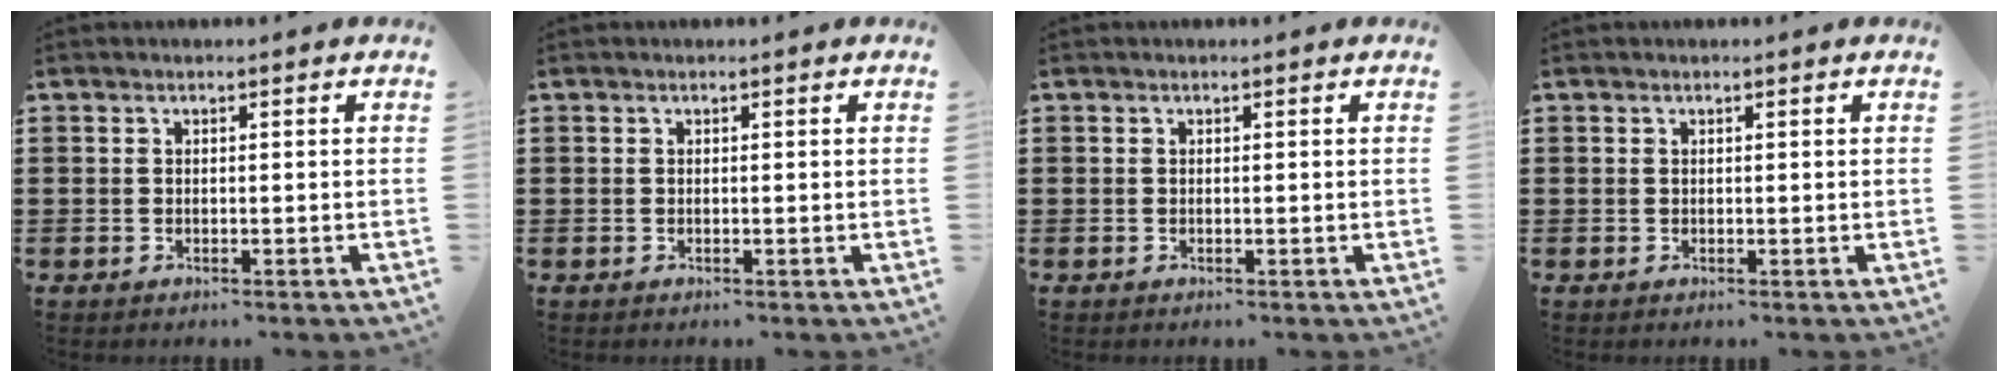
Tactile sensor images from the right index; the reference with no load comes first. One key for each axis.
{"total": 0.0}
{"total": 0.0}
{"total": 0.0}